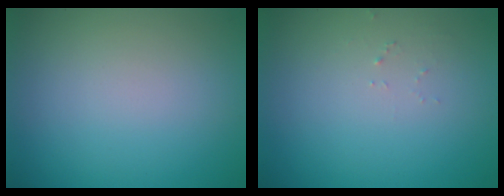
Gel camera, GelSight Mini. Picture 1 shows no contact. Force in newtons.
{"total": 0.7, "press": 0.7, "slide": 0.1}